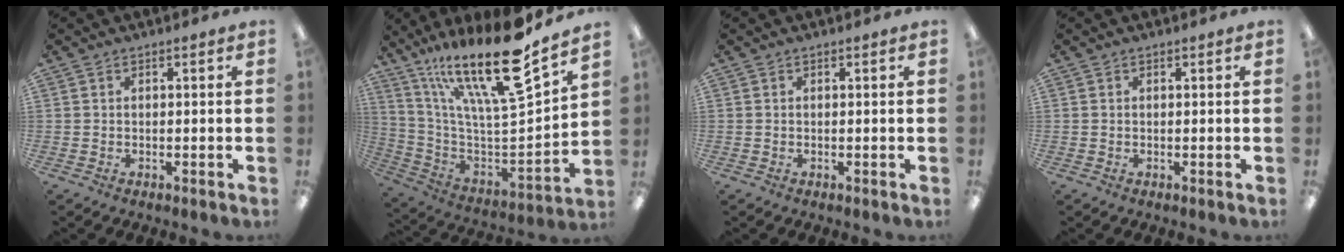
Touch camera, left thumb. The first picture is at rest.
{"total": 23.4, "force": [16.3, 4.9, 16.0], "torque": [-0.268, -0.116, 0.267]}
{"total": 0.0}
{"total": 0.0}